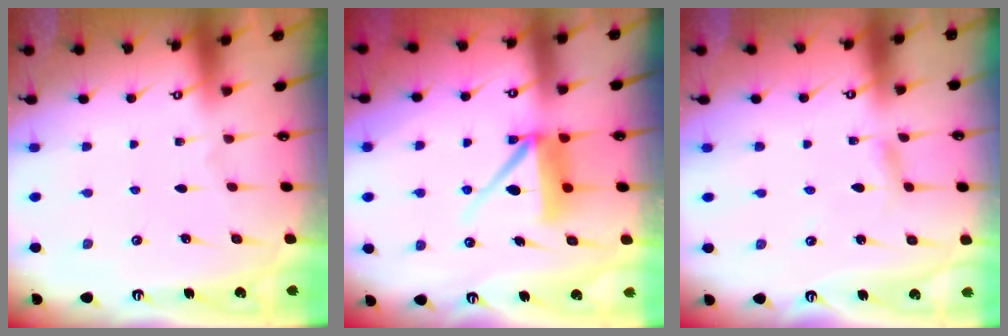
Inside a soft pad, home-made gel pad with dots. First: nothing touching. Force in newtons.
{"total": 9.2, "press": 9.1, "slide": 1.1}
{"total": 2.3, "press": 2.3, "slide": 0.3}